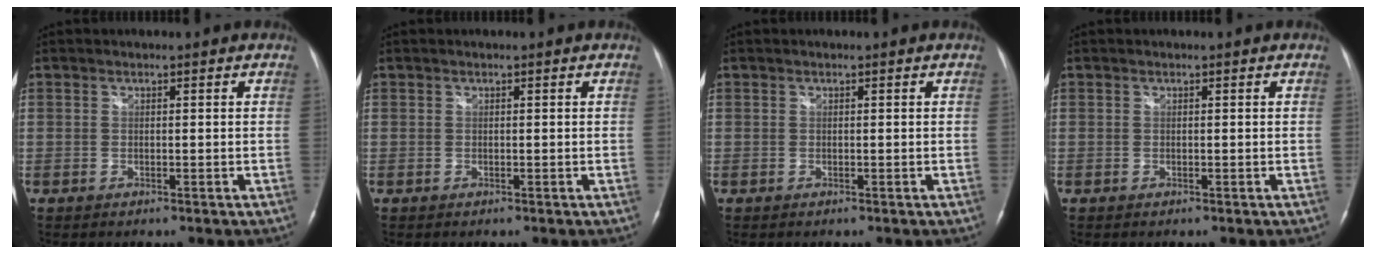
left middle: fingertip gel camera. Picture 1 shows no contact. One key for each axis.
{"total": 0.0}
{"total": 0.0}
{"total": 0.0}